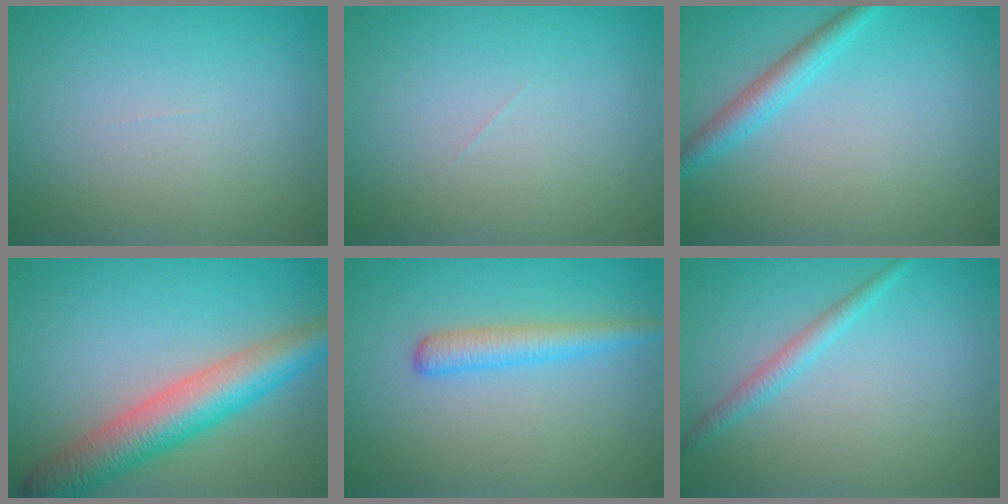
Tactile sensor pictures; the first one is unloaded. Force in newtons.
{"total": 0.0}
{"total": 2.5, "press": 2.5, "slide": 0.0}
{"total": 6.9, "press": 6.9, "slide": 0.2}
{"total": 2.5, "press": 2.5, "slide": 0.1}
{"total": 1.6, "press": 1.6, "slide": 0.1}